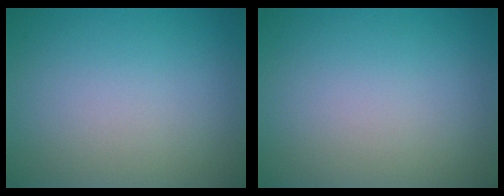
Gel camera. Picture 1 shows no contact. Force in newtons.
{"total": 0.0}